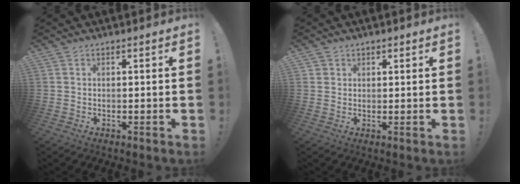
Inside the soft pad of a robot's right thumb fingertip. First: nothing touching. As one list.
[{"total": 1.9, "force": [1.2, 1.5, 0.2], "torque": [0.004, -0.006, 0.020]}]